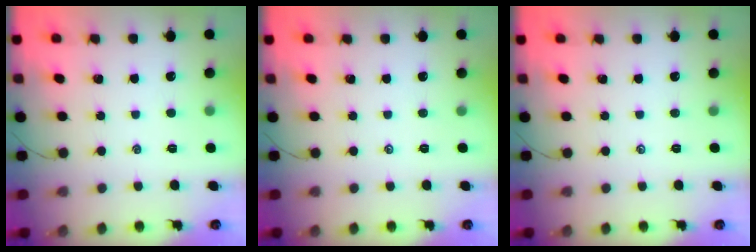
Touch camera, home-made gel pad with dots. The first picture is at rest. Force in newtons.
{"total": 0.0}
{"total": 0.0}